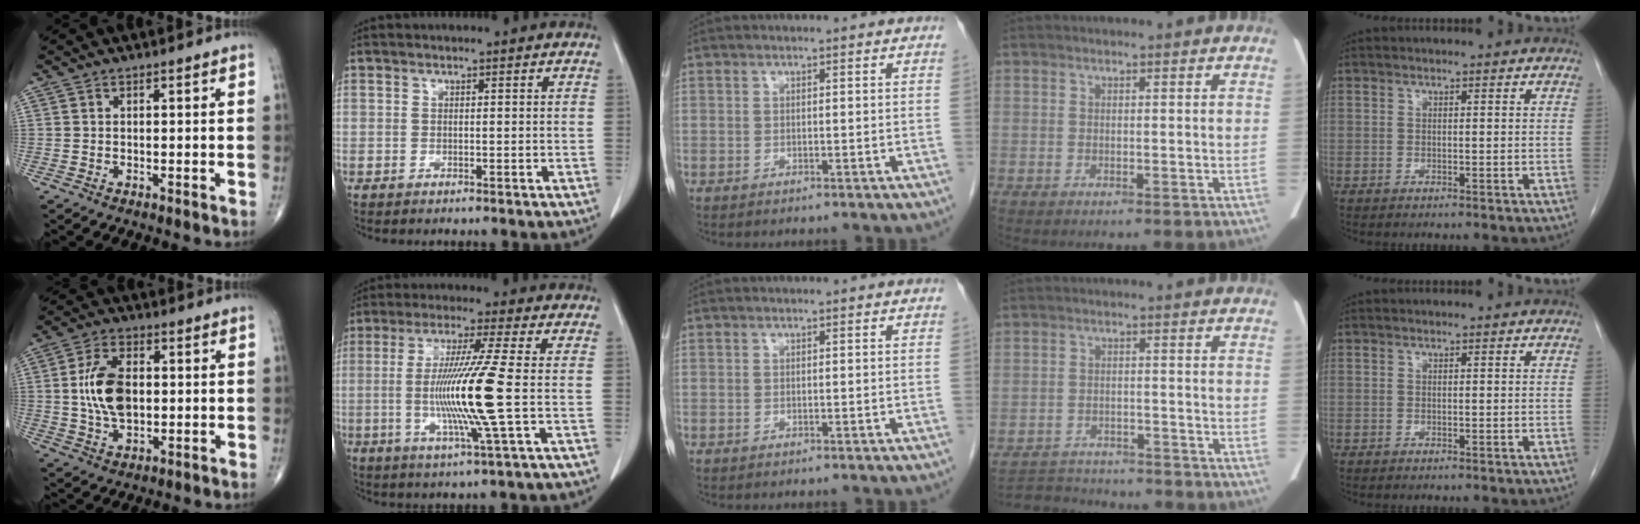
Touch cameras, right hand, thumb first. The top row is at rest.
{"thumb": {"total": 10.5, "force": [0.5, 6.0, 8.6], "torque": [-0.157, 0.003, 0.012]}, "index": {"total": 12.3, "force": [-1.3, -1.8, 12.1], "torque": [-0.242, -0.021, -0.027]}, "ring": {"total": 9.9, "force": [-9.5, 2.1, 1.9], "torque": [-0.043, 0.008, -0.135]}}